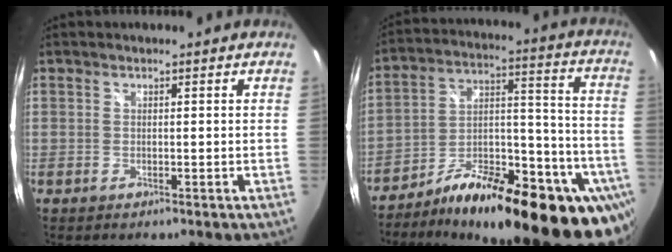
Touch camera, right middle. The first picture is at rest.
{"total": 29.6, "force": [-20.9, 9.6, 18.6], "torque": [-0.225, 0.018, -0.301]}